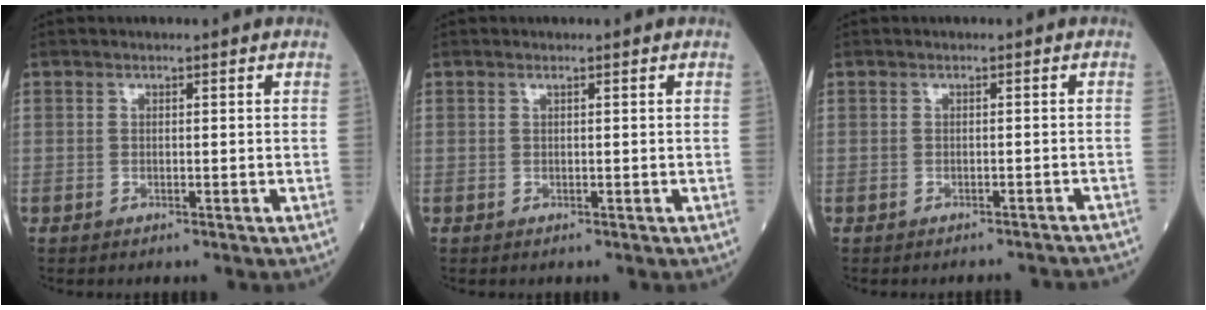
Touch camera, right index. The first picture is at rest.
{"total": 0.0}
{"total": 7.7, "force": [-7.5, 0.8, 1.7], "torque": [-0.015, -0.008, -0.073]}